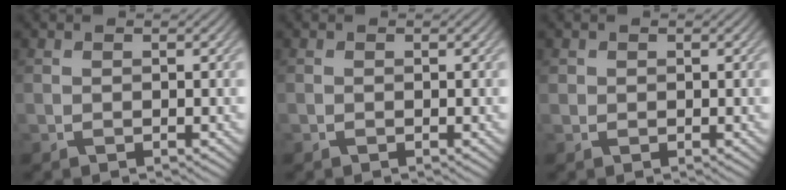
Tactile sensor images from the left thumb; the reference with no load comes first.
{"total": 0.0}
{"total": 0.7, "force": [0.4, 0.6, 0.0], "torque": [-0.001, -0.002, 0.009]}